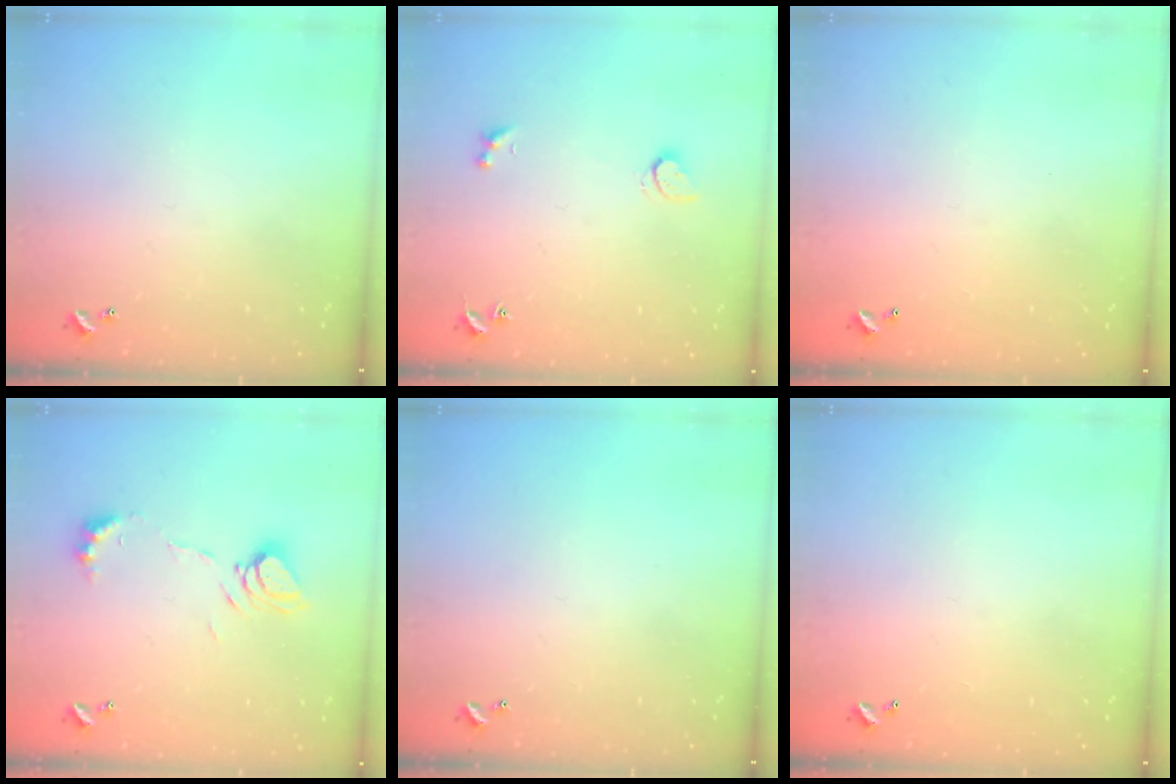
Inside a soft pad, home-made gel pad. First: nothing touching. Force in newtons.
{"total": 2.0, "press": 1.9, "slide": 0.5}
{"total": 2.8, "press": 2.8, "slide": 0.1}
{"total": 8.0, "press": 7.9, "slide": 0.9}
{"total": 0.0}
{"total": 3.0, "press": 3.0, "slide": 0.1}